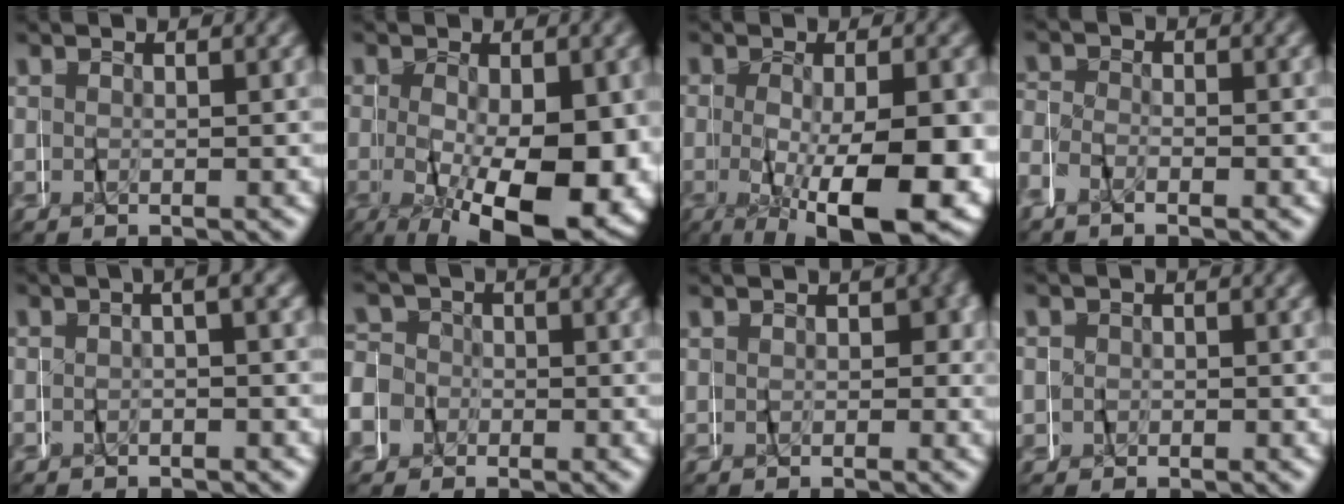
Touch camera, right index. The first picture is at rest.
{"total": 10.5, "force": [-3.3, 4.2, 9.0], "torque": [-0.130, -0.020, -0.040]}
{"total": 10.2, "force": [-3.2, 3.1, 9.2], "torque": [-0.132, -0.010, -0.038]}
{"total": 2.4, "force": [-2.0, 1.2, 0.0], "torque": [-0.014, -0.001, -0.041]}
{"total": 1.0, "force": [-0.5, -0.2, 0.8], "torque": [-0.011, 0.013, -0.014]}
{"total": 9.4, "force": [-0.5, 9.2, 2.0], "torque": [-0.059, -0.005, -0.030]}
{"total": 2.0, "force": [-0.5, 1.4, 1.4], "torque": [-0.002, -0.006, -0.007]}
{"total": 2.4, "force": [0.2, 2.4, 0.4], "torque": [-0.008, 0.003, -0.001]}